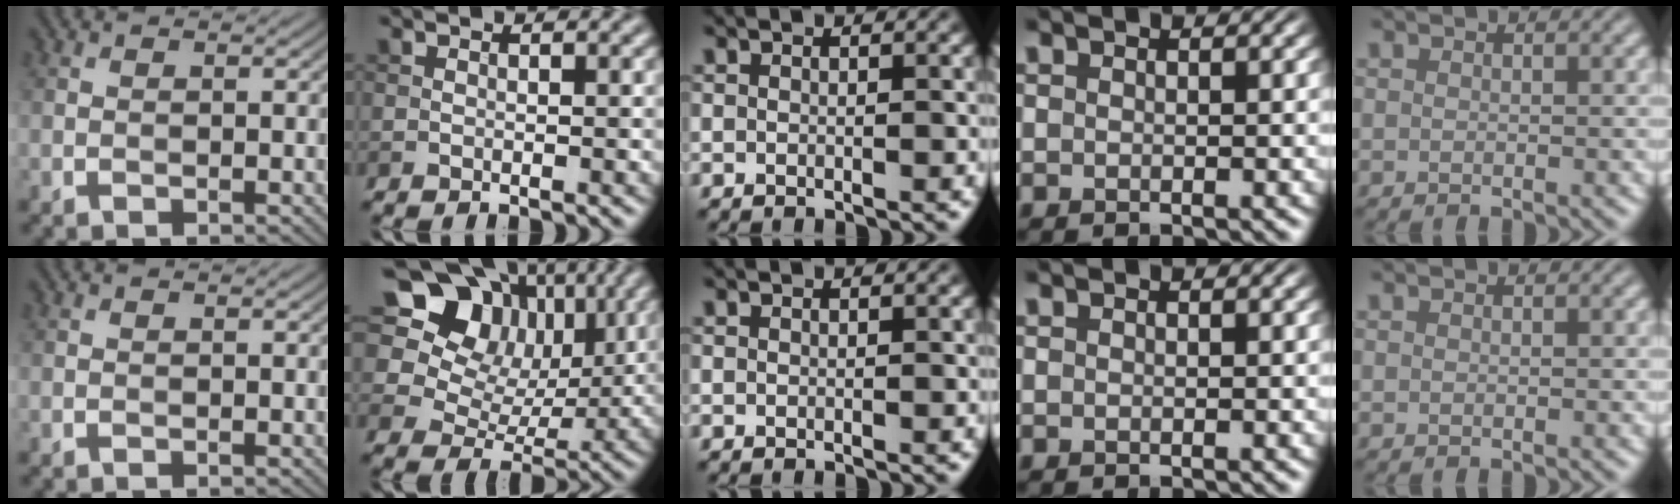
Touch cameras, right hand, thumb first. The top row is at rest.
{"index": {"total": 11.6, "force": [5.8, 8.5, 5.4], "torque": [-0.105, 0.028, 0.089]}}